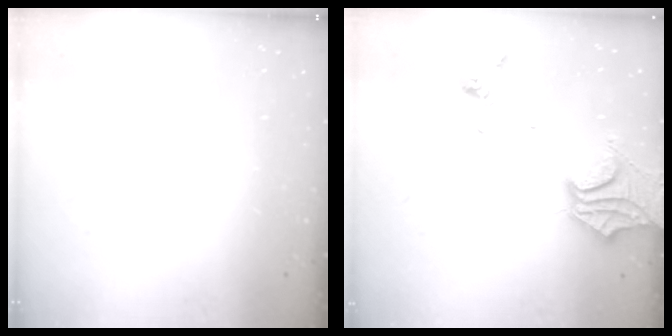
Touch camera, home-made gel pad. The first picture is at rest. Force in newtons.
{"total": 4.6, "press": 3.6, "slide": 2.9}